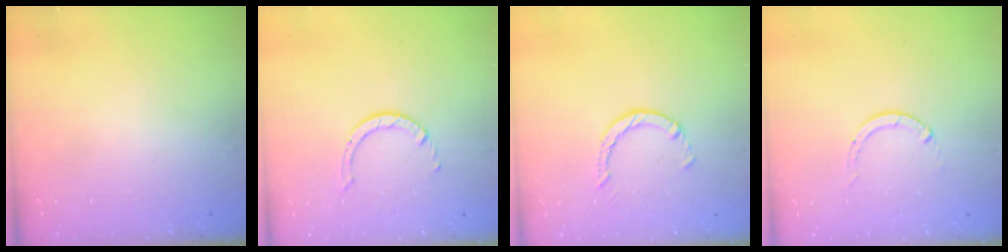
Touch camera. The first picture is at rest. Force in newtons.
{"total": 1.4, "press": 1.4, "slide": 0.2}
{"total": 2.5, "press": 2.4, "slide": 0.4}
{"total": 0.0}